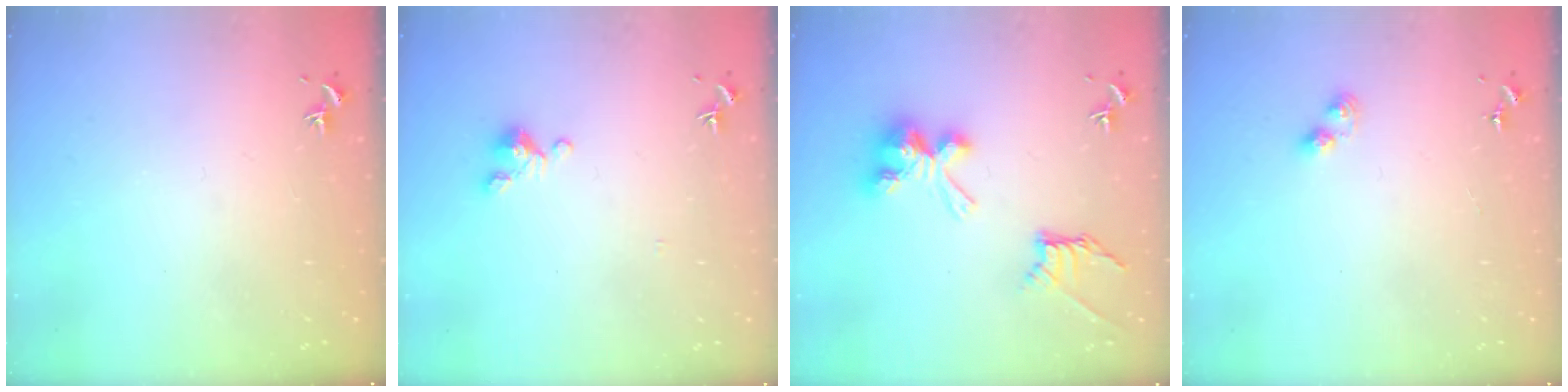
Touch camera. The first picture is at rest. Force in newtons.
{"total": 2.9, "press": 2.9, "slide": 0.4}
{"total": 9.5, "press": 9.5, "slide": 0.2}
{"total": 4.2, "press": 4.2, "slide": 0.5}